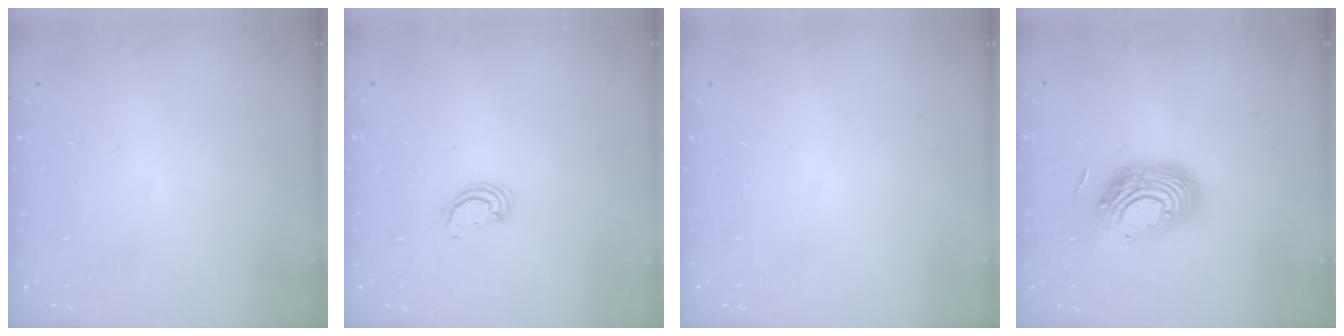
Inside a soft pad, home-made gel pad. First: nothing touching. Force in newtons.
{"total": 2.6, "press": 2.6, "slide": 0.2}
{"total": 0.0}
{"total": 14.5, "press": 14.5, "slide": 1.0}